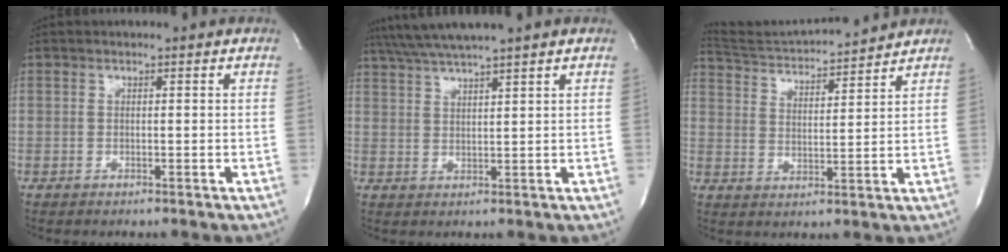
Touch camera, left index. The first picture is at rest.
{"total": 6.8, "force": [5.8, -1.4, 3.3], "torque": [-0.061, 0.017, 0.107]}
{"total": 12.3, "force": [12.0, -0.1, 3.0], "torque": [-0.066, 0.012, 0.196]}